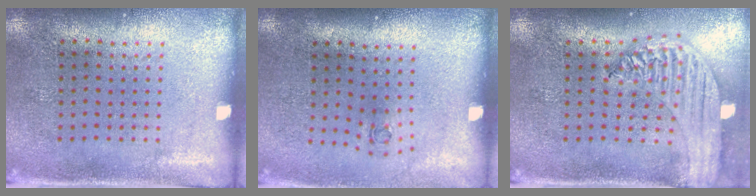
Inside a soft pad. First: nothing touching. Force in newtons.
{"total": 0.7, "press": 0.3, "slide": 0.6}
{"total": 2.2, "press": 2.0, "slide": 0.9}